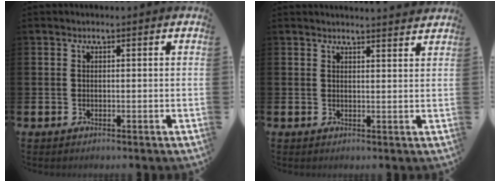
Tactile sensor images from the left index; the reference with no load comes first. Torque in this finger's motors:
{"motor_torque": [0.70, -1.44, 0.00, 0.07]}